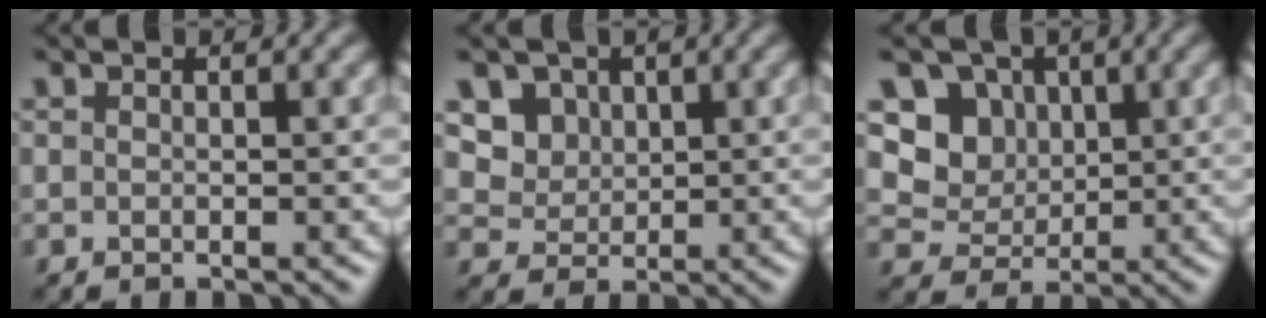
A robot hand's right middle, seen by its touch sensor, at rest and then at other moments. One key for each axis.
{"total": 4.5, "fx": 2.2, "fy": 3.6, "fz": 1.6, "tx": -0.046, "ty": -0.011, "tz": 0.052}
{"total": 4.6, "fx": 1.4, "fy": 4.0, "fz": 1.8, "tx": -0.041, "ty": -0.011, "tz": 0.019}